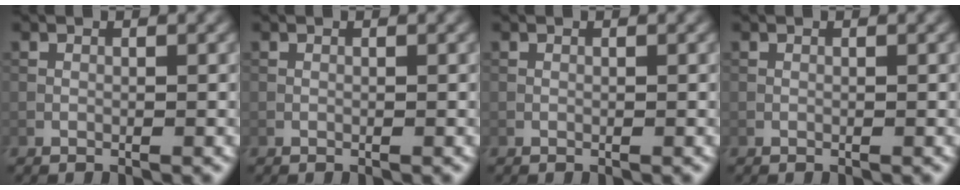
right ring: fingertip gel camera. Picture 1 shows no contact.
{"total": 0.0}
{"total": 0.0}
{"total": 0.0}